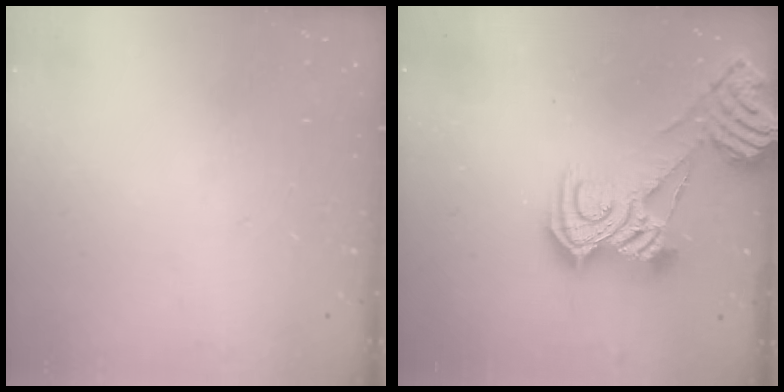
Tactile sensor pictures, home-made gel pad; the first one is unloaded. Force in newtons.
{"total": 12.3, "press": 12.2, "slide": 1.2}